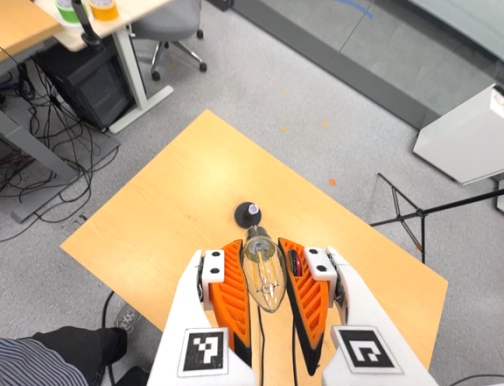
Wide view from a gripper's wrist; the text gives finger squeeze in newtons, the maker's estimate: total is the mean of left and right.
{"total": 22.9, "left": 25.0, "right": 20.9}